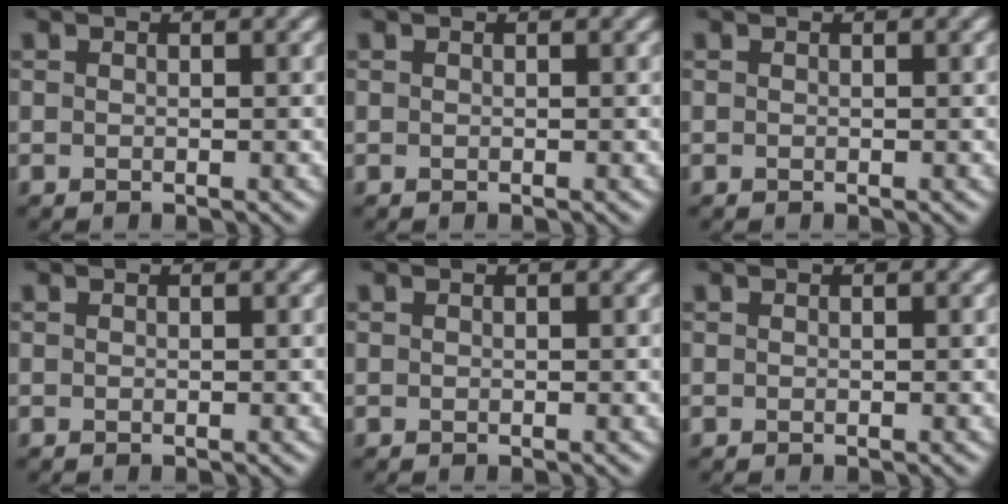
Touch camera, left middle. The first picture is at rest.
{"total": 0.0}
{"total": 0.0}
{"total": 0.0}
{"total": 0.0}
{"total": 0.0}